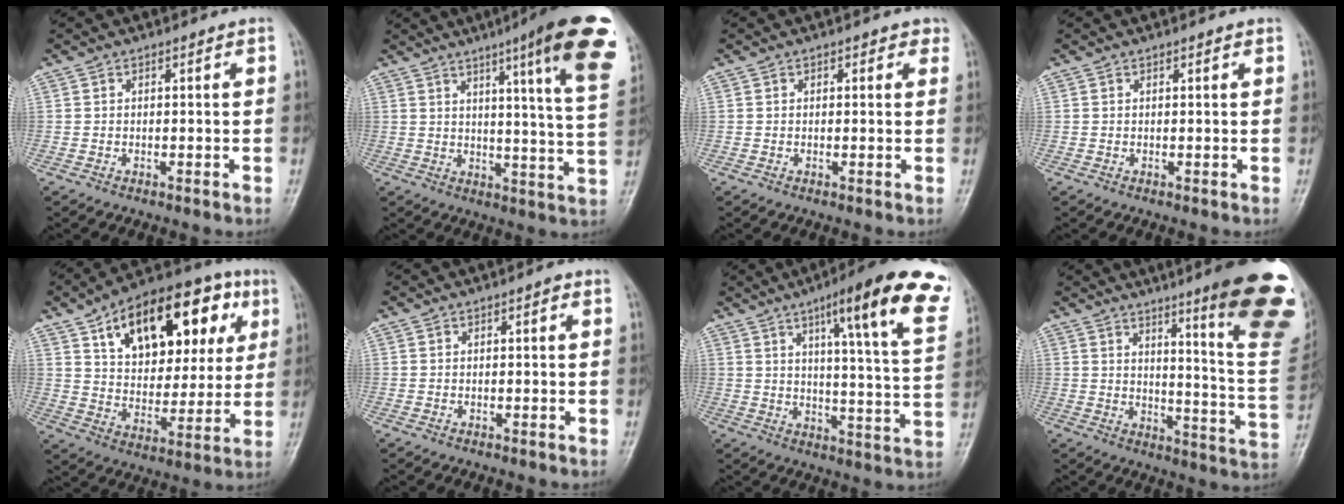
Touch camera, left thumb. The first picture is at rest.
{"total": 20.3, "force": [10.9, 2.0, 16.9], "torque": [-0.203, -0.043, 0.128]}
{"total": 1.8, "force": [1.0, 1.2, 0.9], "torque": [0.009, -0.001, 0.006]}
{"total": 0.5, "force": [0.4, 0.2, 0.3], "torque": [-0.004, -0.001, 0.003]}
{"total": 24.1, "force": [10.2, 13.4, 17.3], "torque": [-0.212, 0.002, 0.159]}
{"total": 0.7, "force": [0.3, 0.3, 0.6], "torque": [-0.009, 0.001, 0.001]}
{"total": 22.7, "force": [12.3, 3.8, 18.7], "torque": [-0.236, -0.033, 0.156]}
{"total": 23.8, "force": [13.6, 3.0, 19.2], "torque": [-0.203, -0.076, 0.178]}